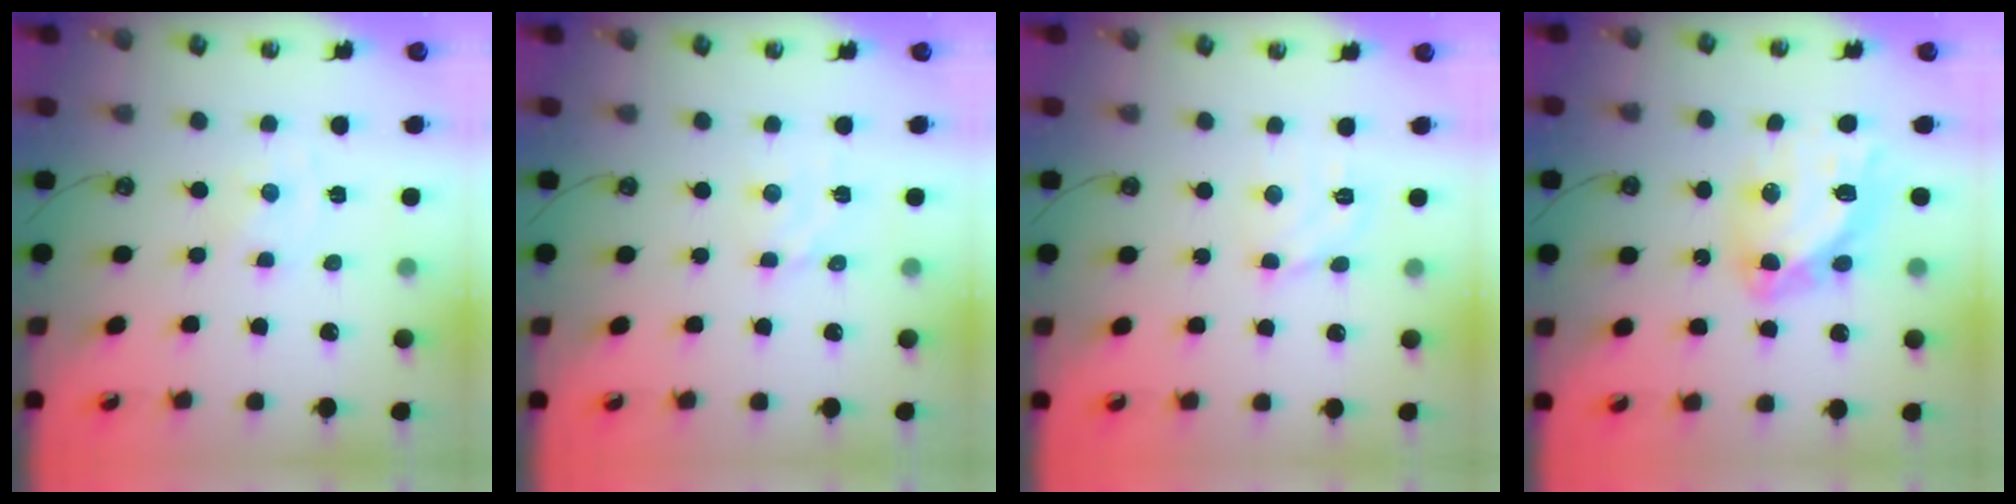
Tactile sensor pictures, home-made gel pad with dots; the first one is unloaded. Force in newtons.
{"total": 3.1, "press": 3.1, "slide": 0.1}
{"total": 6.3, "press": 6.3, "slide": 0.5}
{"total": 14.2, "press": 14.2, "slide": 1.1}